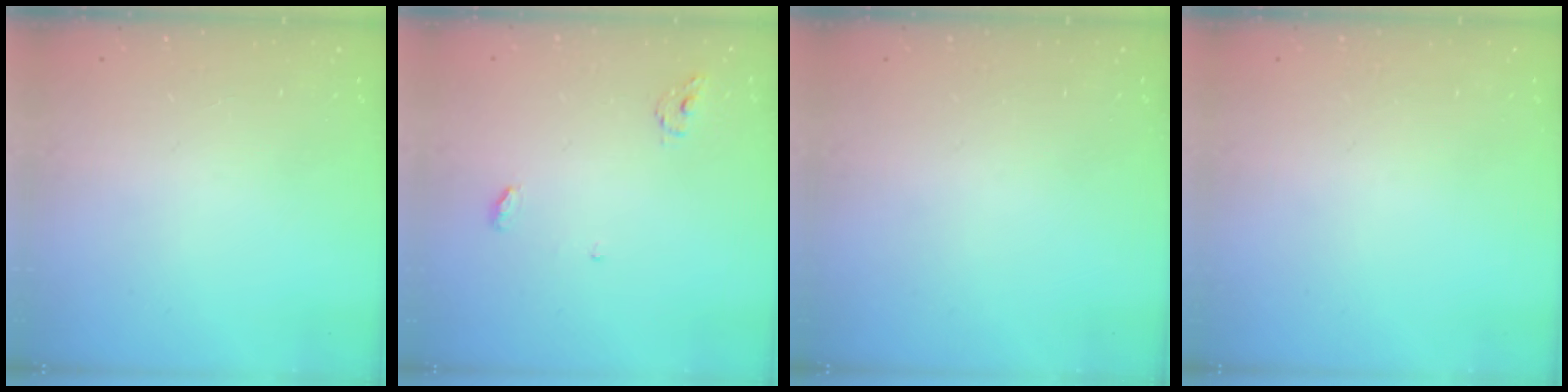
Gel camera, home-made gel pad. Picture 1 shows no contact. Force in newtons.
{"total": 3.5, "press": 3.5, "slide": 0.3}
{"total": 0.0}
{"total": 0.0}